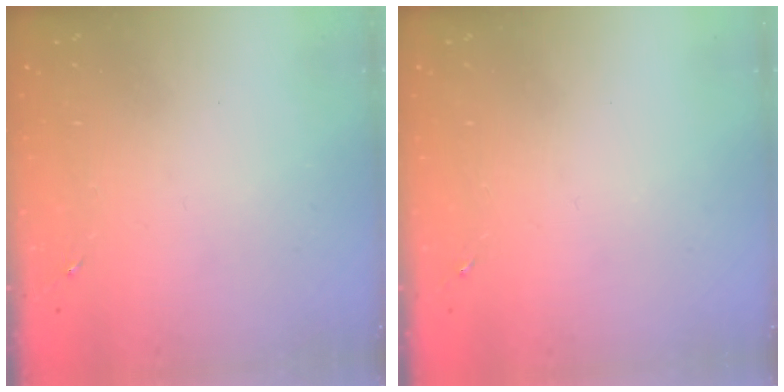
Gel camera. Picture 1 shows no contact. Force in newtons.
{"total": 0.0}